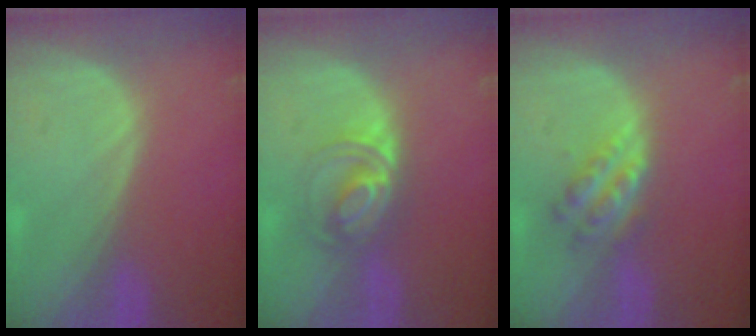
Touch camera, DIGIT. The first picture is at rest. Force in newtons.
{"total": 5.9, "press": 5.5, "slide": 2.1}
{"total": 5.3, "press": 4.8, "slide": 2.1}